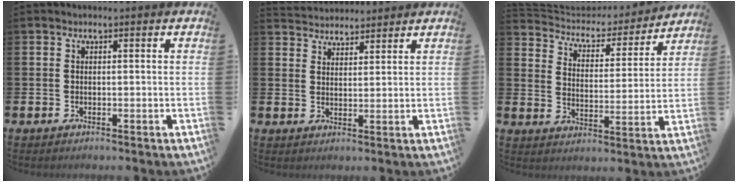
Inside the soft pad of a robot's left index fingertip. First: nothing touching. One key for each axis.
{"total": 3.7, "fx": 3.5, "fy": 0.9, "fz": -0.5, "tx": -0.007, "ty": -0.014, "tz": 0.066}
{"total": 4.8, "fx": 4.3, "fy": 2.1, "fz": 0.5, "tx": -0.040, "ty": -0.037, "tz": 0.067}